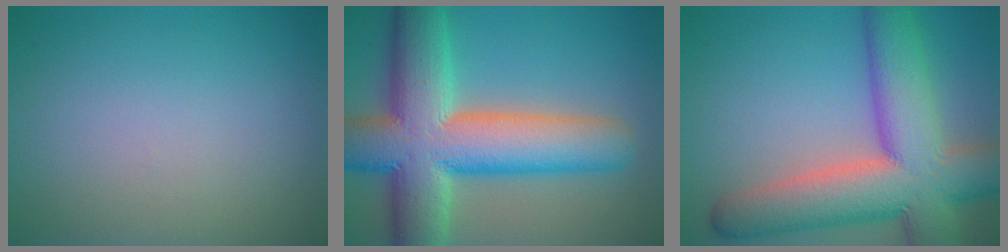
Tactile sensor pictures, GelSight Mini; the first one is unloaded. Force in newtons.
{"total": 14.0, "press": 14.0, "slide": 0.8}
{"total": 12.9, "press": 12.8, "slide": 0.8}